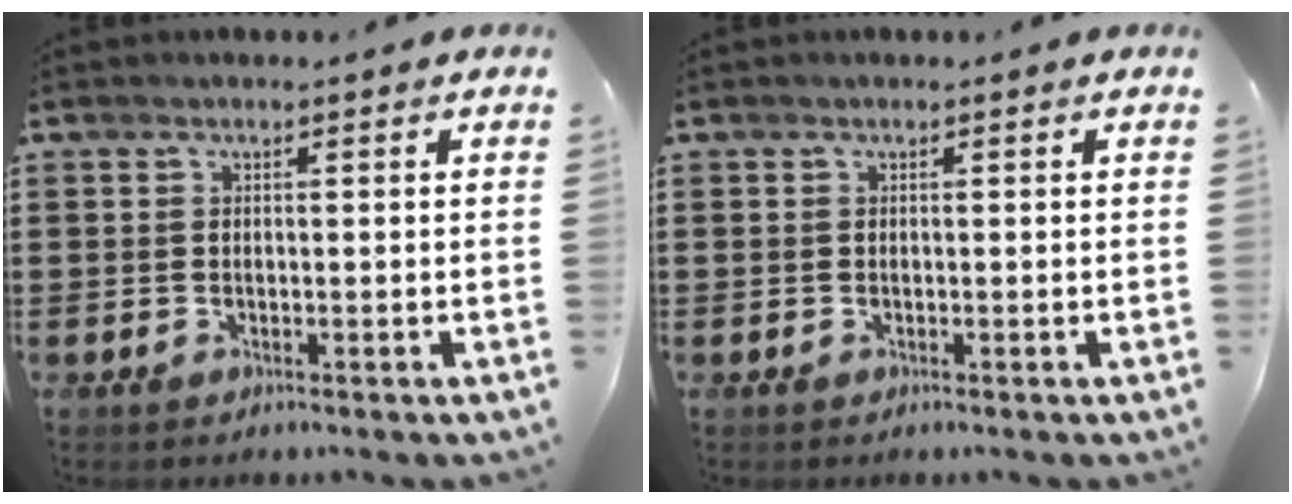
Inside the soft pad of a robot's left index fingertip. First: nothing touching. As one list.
[{"total": 0.0}]